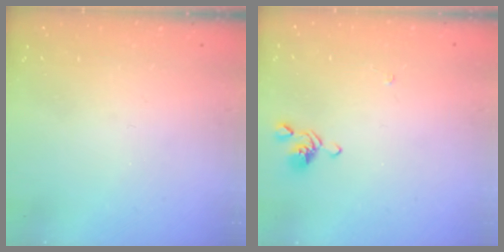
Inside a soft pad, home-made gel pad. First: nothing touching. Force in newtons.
{"total": 2.6, "press": 2.5, "slide": 0.6}